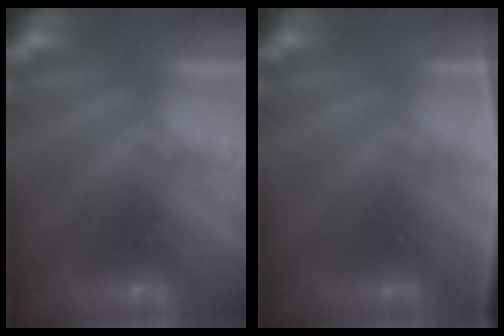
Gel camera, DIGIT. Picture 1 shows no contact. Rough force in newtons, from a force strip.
{"total": 2.5}